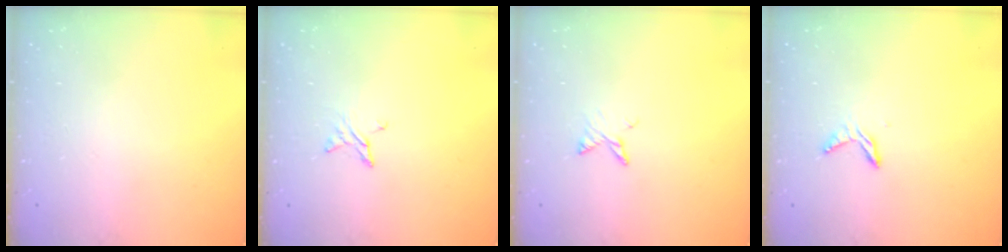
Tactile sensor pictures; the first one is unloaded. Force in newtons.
{"total": 2.9, "press": 2.9, "slide": 0.3}
{"total": 3.6, "press": 3.6, "slide": 0.4}
{"total": 5.3, "press": 5.2, "slide": 0.3}